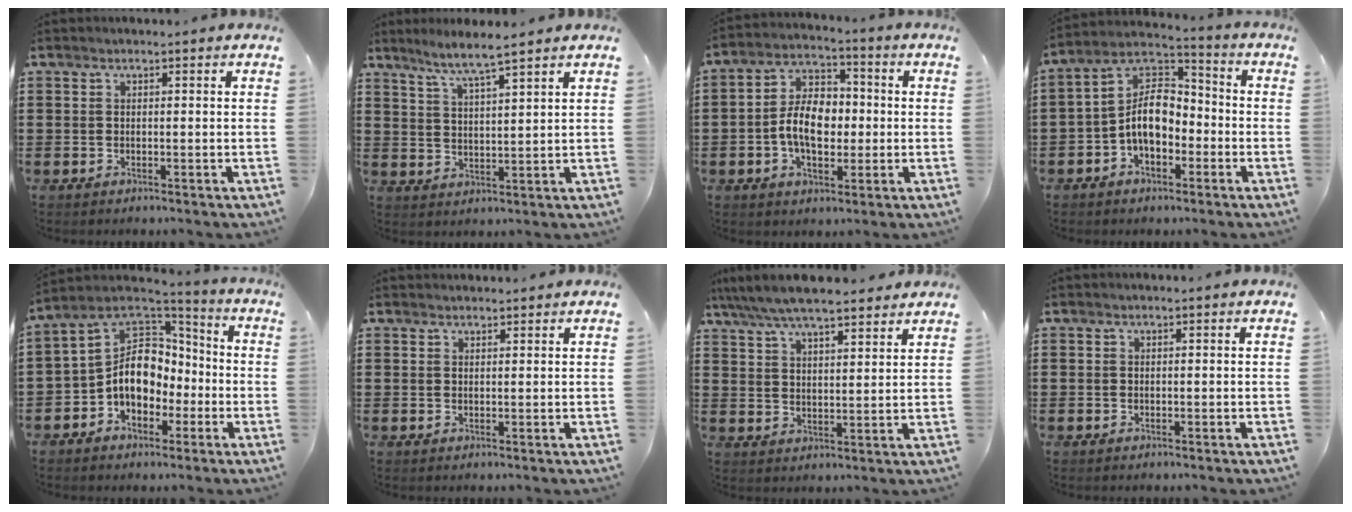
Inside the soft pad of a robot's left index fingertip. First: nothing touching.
{"total": 4.3, "force": [3.7, -0.8, 2.0], "torque": [-0.054, -0.017, 0.061]}
{"total": 8.5, "force": [-1.0, 5.4, 6.5], "torque": [-0.135, 0.008, -0.025]}
{"total": 8.7, "force": [-2.7, 5.1, 6.5], "torque": [-0.155, 0.008, -0.060]}
{"total": 10.4, "force": [-2.1, 8.1, 6.3], "torque": [-0.146, 0.012, -0.046]}
{"total": 1.2, "force": [1.2, 0.2, 0.0], "torque": [-0.003, 0.000, 0.024]}
{"total": 6.3, "force": [5.7, 0.9, 2.4], "torque": [-0.068, -0.018, 0.102]}
{"total": 0.0}